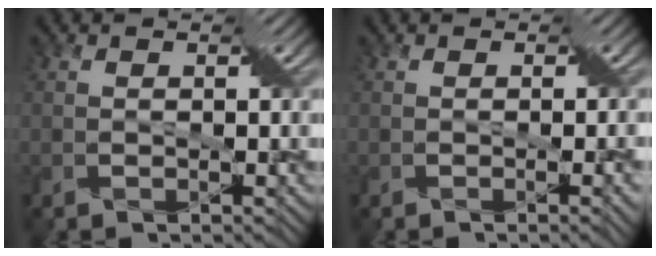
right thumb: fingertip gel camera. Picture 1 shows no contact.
{"total": 2.3, "force": [-0.6, 0.8, 2.1], "torque": [-0.020, -0.003, -0.007]}